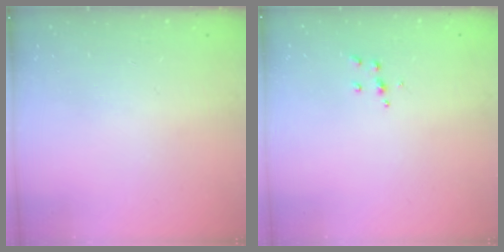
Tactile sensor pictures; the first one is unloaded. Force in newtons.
{"total": 3.6, "press": 3.6, "slide": 0.3}